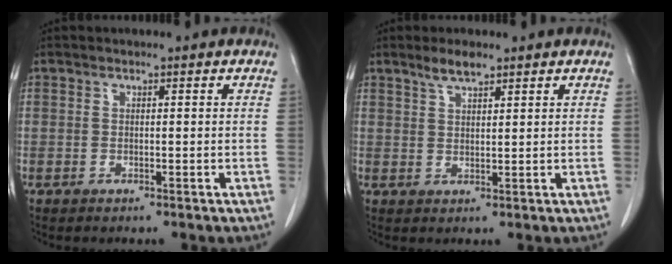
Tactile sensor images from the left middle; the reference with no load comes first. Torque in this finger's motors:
{"motor_torque": [0.40, -0.37, 0.00, 0.02]}